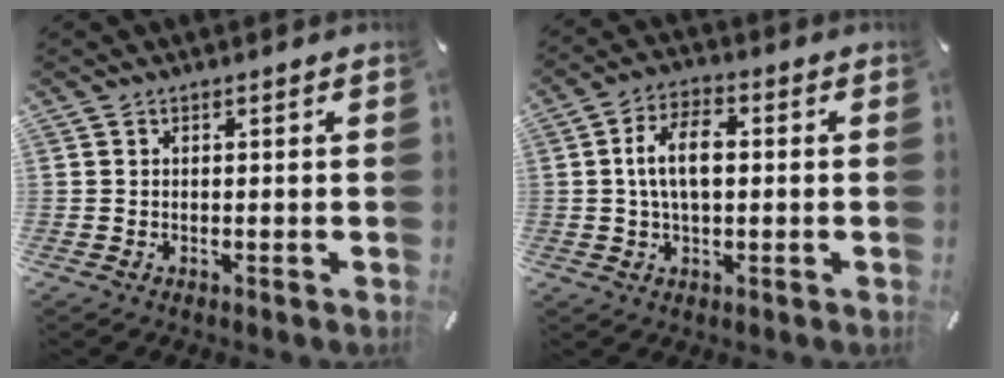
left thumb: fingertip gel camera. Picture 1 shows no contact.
{"total": 9.4, "force": [0.4, 5.2, 7.8], "torque": [-0.156, 0.008, 0.004]}